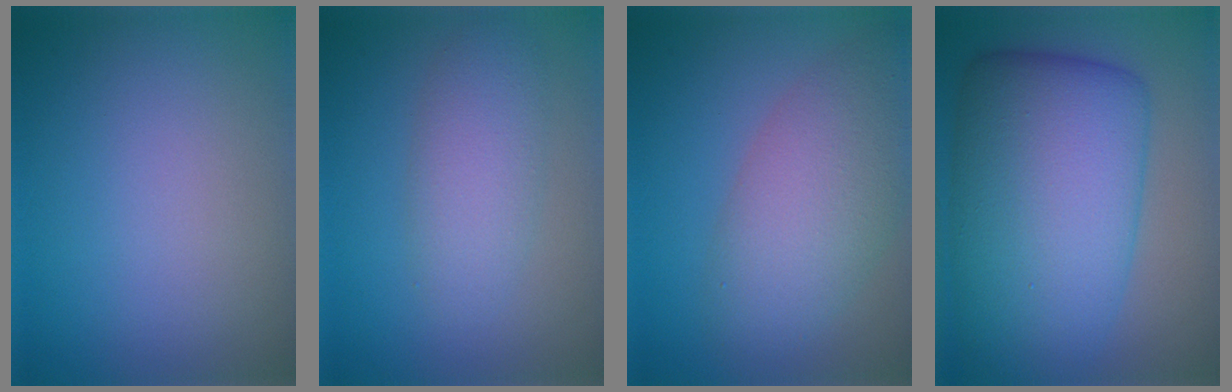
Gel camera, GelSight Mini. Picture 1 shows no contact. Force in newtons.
{"total": 3.6, "press": 3.6, "slide": 0.1}
{"total": 6.9, "press": 6.9, "slide": 0.4}
{"total": 13.6, "press": 13.6, "slide": 0.2}